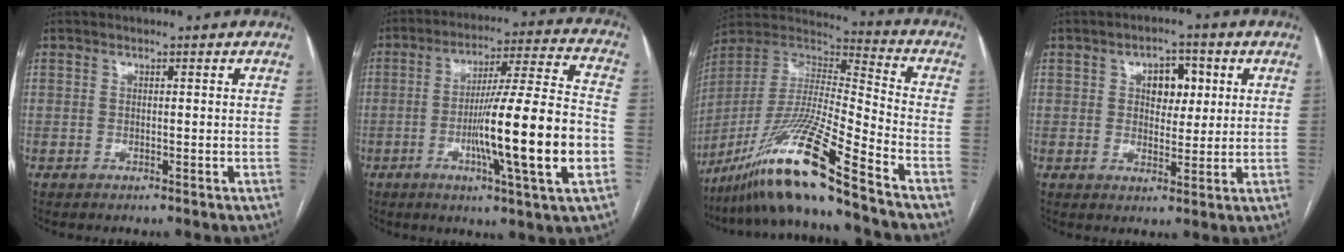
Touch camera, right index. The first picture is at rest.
{"total": 18.3, "force": [-4.3, -0.4, 17.8], "torque": [-0.288, -0.005, -0.072]}
{"total": 19.5, "force": [-14.1, -1.4, 13.4], "torque": [-0.289, -0.023, -0.267]}
{"total": 5.5, "force": [1.6, 3.3, 4.1], "torque": [-0.057, 0.014, 0.027]}